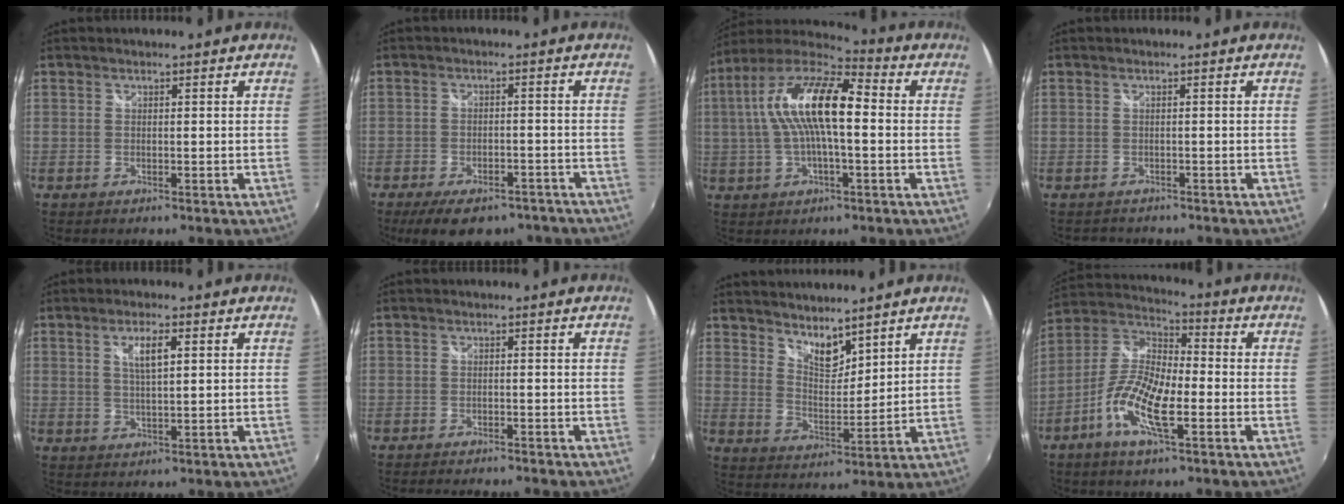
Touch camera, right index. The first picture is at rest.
{"total": 14.0, "force": [-10.7, 5.9, 6.9], "torque": [-0.143, -0.012, -0.143]}
{"total": 16.8, "force": [1.3, 5.6, 15.8], "torque": [-0.291, 0.020, 0.009]}
{"total": 1.3, "force": [-1.2, 0.6, 0.2], "torque": [-0.009, -0.002, -0.016]}
{"total": 4.2, "force": [1.5, 1.1, 3.8], "torque": [-0.069, -0.001, 0.028]}
{"total": 5.4, "force": [-4.9, 0.7, 2.2], "torque": [-0.052, -0.016, -0.078]}
{"total": 6.5, "force": [5.5, 2.3, 2.6], "torque": [-0.033, -0.005, 0.099]}
{"total": 12.2, "force": [-4.9, 4.0, 10.4], "torque": [-0.216, -0.002, -0.105]}